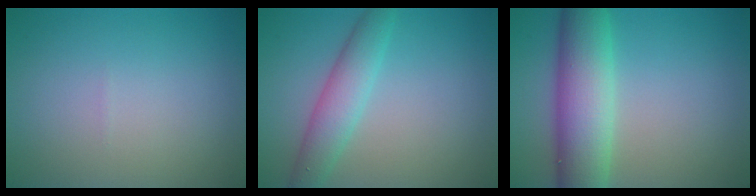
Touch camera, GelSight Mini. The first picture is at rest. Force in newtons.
{"total": 3.7, "press": 3.7, "slide": 0.1}
{"total": 7.9, "press": 7.9, "slide": 0.2}